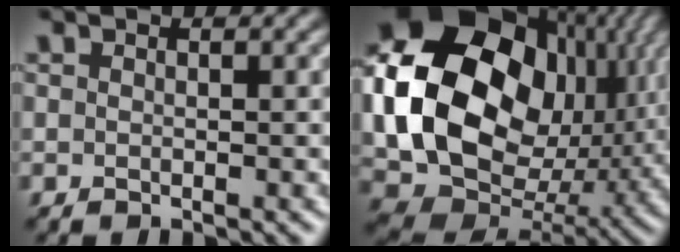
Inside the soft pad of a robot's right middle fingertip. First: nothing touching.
{"total": 19.4, "force": [3.0, 14.7, 12.3], "torque": [-0.280, -0.009, 0.070]}